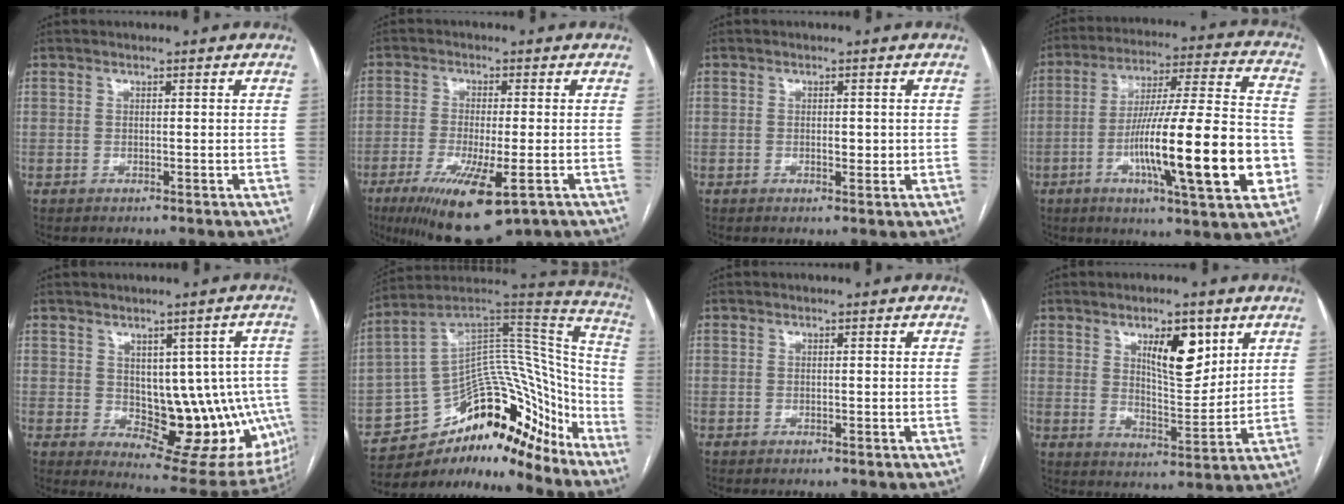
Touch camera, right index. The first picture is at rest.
{"total": 12.9, "force": [-6.8, 2.7, 10.6], "torque": [-0.180, -0.035, -0.105]}
{"total": 1.5, "force": [0.0, 0.8, 1.3], "torque": [-0.022, 0.001, 0.004]}
{"total": 22.4, "force": [-6.0, 1.8, 21.5], "torque": [-0.329, -0.003, -0.089]}
{"total": 14.8, "force": [-1.3, 8.3, 12.2], "torque": [-0.124, 0.010, 0.007]}
{"total": 21.5, "force": [-16.2, 9.7, 10.2], "torque": [-0.124, 0.084, -0.249]}
{"total": 0.0}
{"total": 9.2, "force": [4.5, 3.1, 7.3], "torque": [-0.119, -0.004, 0.078]}